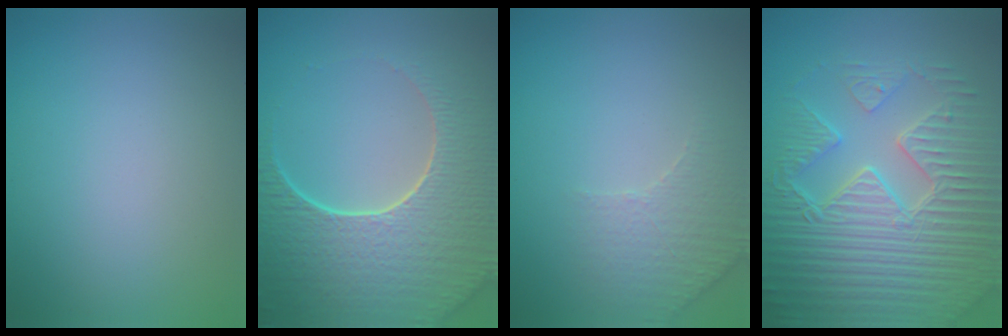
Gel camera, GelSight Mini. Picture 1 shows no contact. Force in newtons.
{"total": 8.7, "press": 6.4, "slide": 5.9}
{"total": 2.8, "press": 2.7, "slide": 0.8}
{"total": 8.7, "press": 6.5, "slide": 5.8}